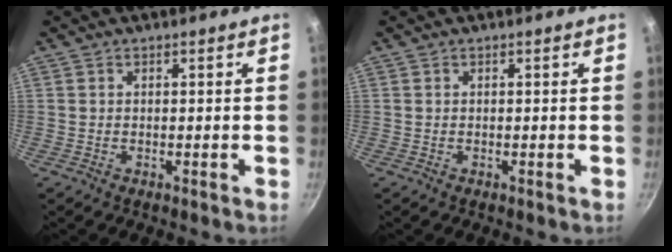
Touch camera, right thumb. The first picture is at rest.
{"total": 0.0}